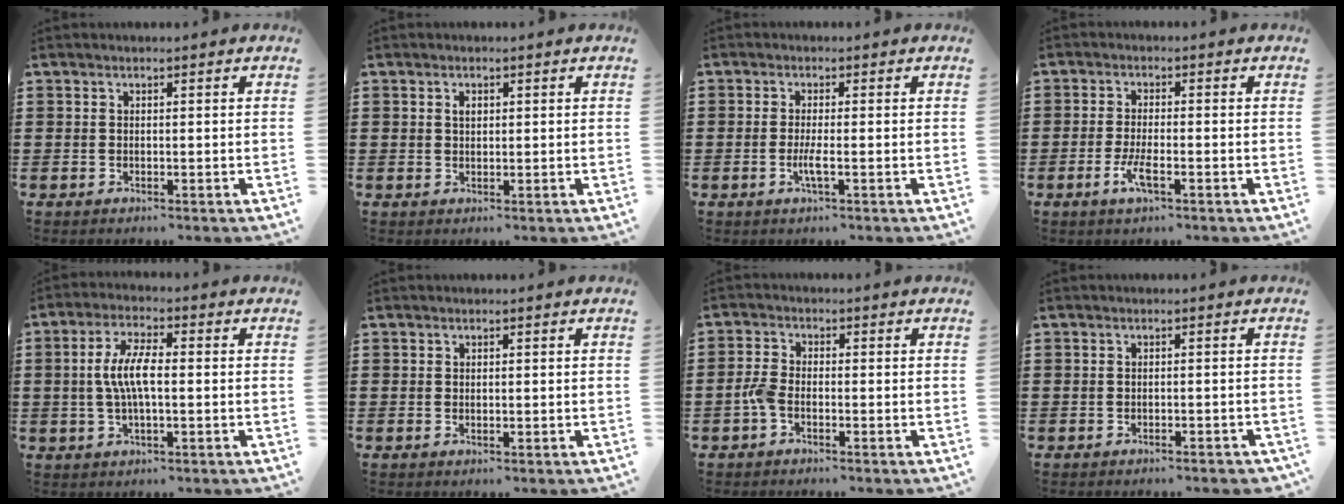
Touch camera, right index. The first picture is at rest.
{"total": 1.2, "force": [0.4, 0.8, 0.9], "torque": [-0.019, 0.006, 0.007]}
{"total": 2.5, "force": [-0.8, 0.2, 2.4], "torque": [-0.049, -0.006, -0.016]}
{"total": 3.8, "force": [-1.6, 0.8, 3.3], "torque": [-0.068, -0.004, -0.032]}
{"total": 6.5, "force": [-0.2, 2.1, 6.2], "torque": [-0.133, -0.001, -0.011]}
{"total": 0.0}
{"total": 2.7, "force": [-1.3, 1.2, 2.0], "torque": [-0.059, -0.004, -0.030]}
{"total": 1.1, "force": [-1.0, 0.0, 0.4], "torque": [-0.010, -0.003, -0.021]}